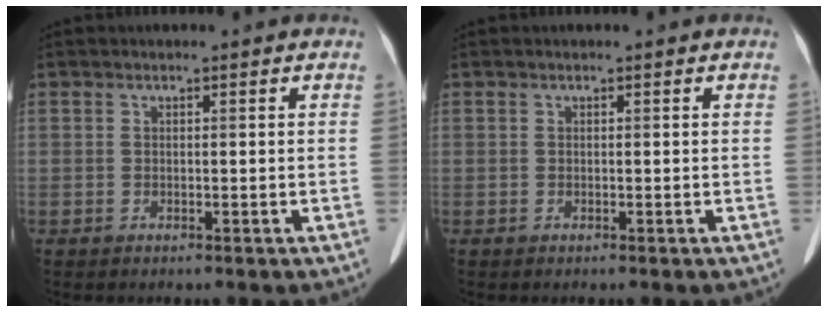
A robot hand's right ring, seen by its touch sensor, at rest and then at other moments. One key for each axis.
{"total": 0.0}